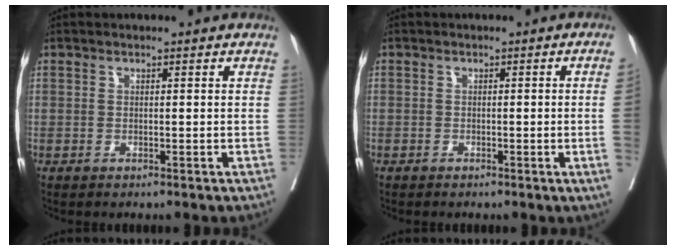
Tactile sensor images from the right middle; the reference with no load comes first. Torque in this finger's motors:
{"motor_torque": [0.90, -1.23, -0.38, -0.21]}